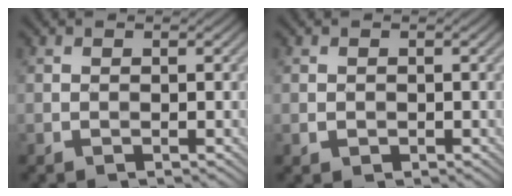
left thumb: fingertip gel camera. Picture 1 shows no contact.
{"total": 0.8, "force": [-0.1, 0.7, 0.3], "torque": [-0.004, -0.006, -0.001]}